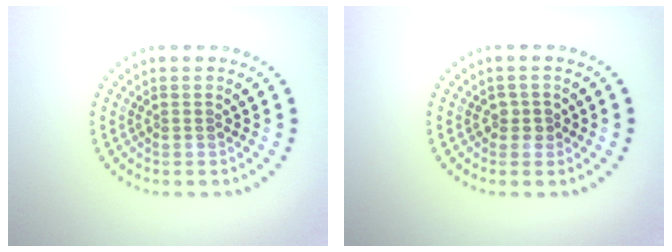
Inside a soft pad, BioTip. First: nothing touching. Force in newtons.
{"total": 0.9, "press": 0.8, "slide": 0.4}